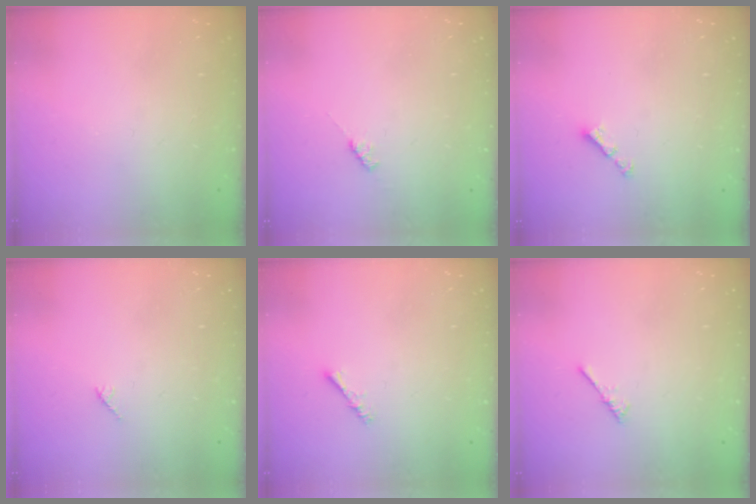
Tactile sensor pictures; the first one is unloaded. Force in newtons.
{"total": 2.2, "press": 2.2, "slide": 0.4}
{"total": 3.0, "press": 2.9, "slide": 0.5}
{"total": 4.2, "press": 4.1, "slide": 0.7}
{"total": 2.3, "press": 2.3, "slide": 0.4}
{"total": 0.0}